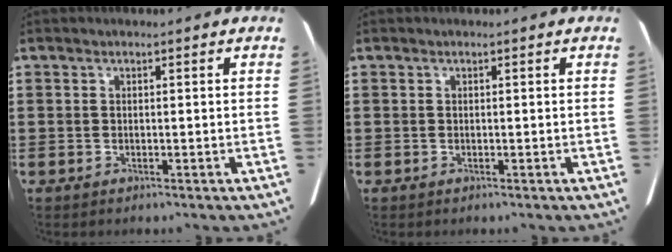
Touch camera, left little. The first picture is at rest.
{"total": 0.0}